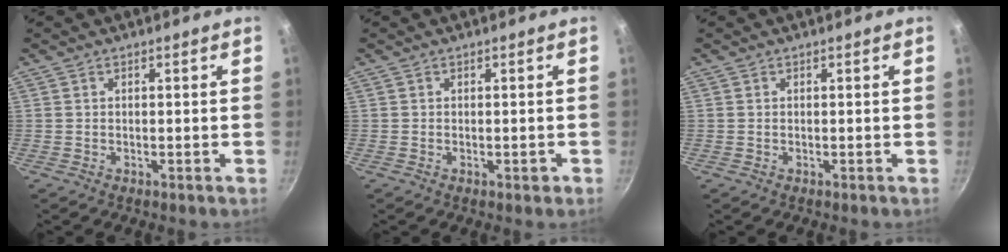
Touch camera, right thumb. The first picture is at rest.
{"total": 1.2, "force": [-0.4, 0.7, 0.9], "torque": [-0.004, 0.003, -0.008]}
{"total": 0.0}